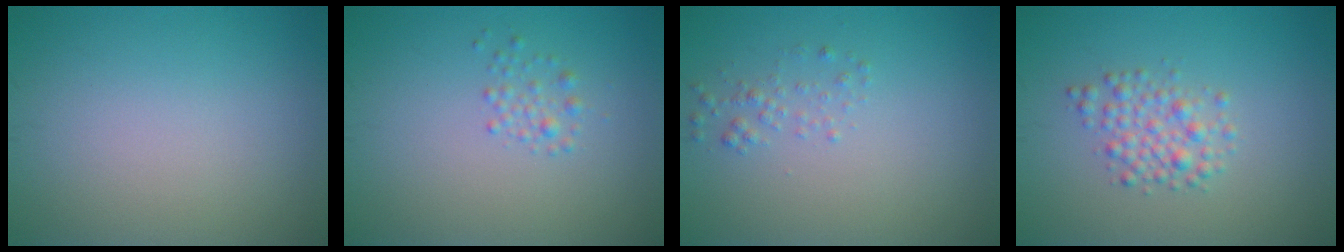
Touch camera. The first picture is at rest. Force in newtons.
{"total": 1.2, "press": 1.2, "slide": 0.0}
{"total": 1.2, "press": 1.2, "slide": 0.1}
{"total": 2.6, "press": 2.6, "slide": 0.0}